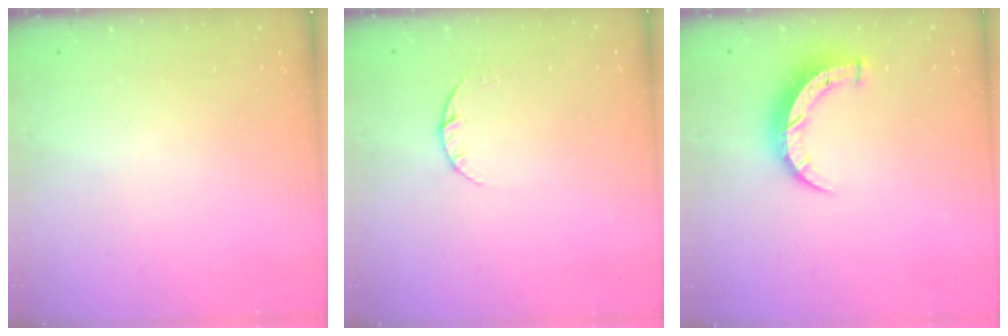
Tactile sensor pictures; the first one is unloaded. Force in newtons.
{"total": 2.3, "press": 2.3, "slide": 0.3}
{"total": 7.2, "press": 7.2, "slide": 0.3}